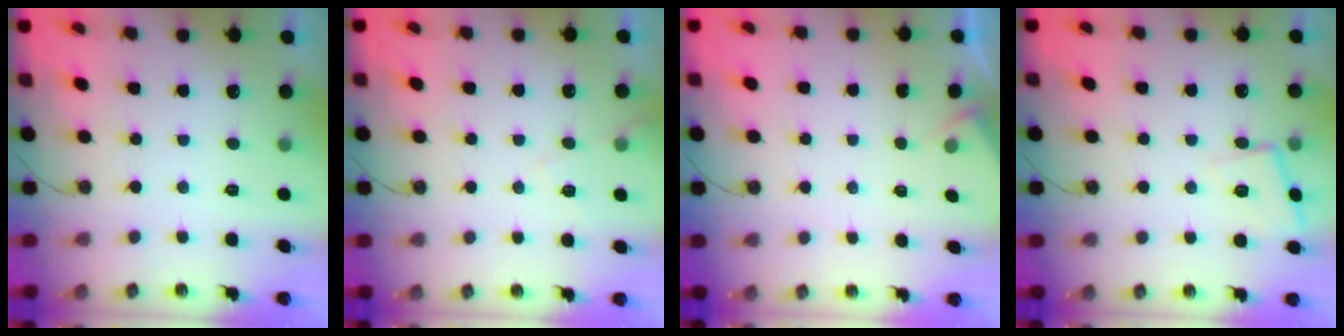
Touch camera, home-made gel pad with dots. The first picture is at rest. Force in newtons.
{"total": 6.1, "press": 6.0, "slide": 1.0}
{"total": 2.2, "press": 2.2, "slide": 0.4}
{"total": 7.0, "press": 6.9, "slide": 1.0}